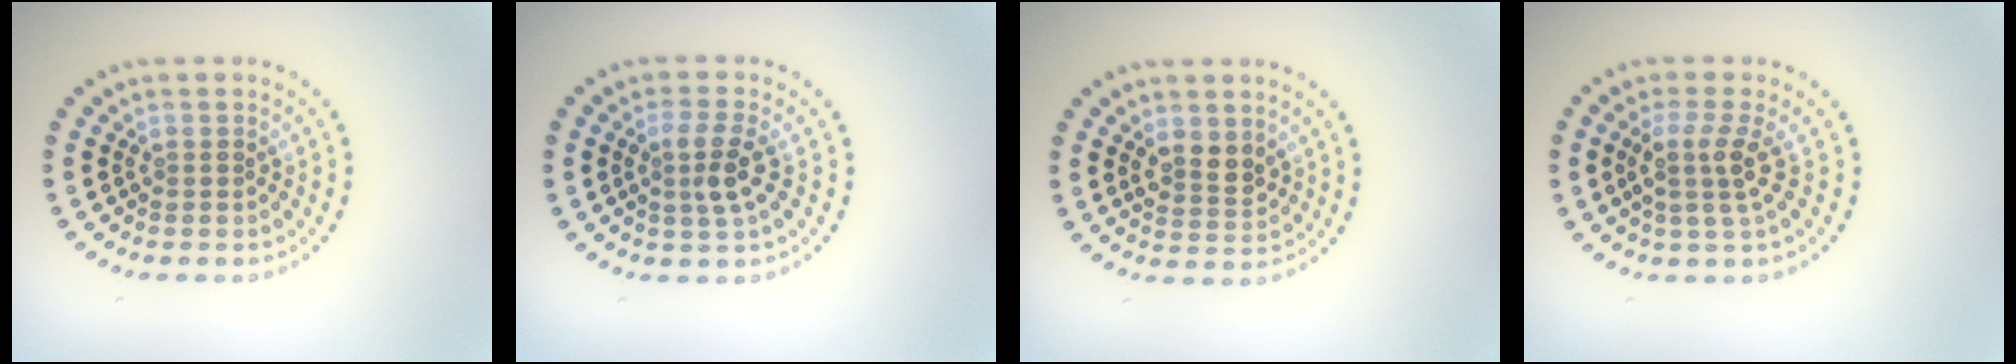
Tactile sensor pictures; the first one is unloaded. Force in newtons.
{"total": 2.6, "press": 2.4, "slide": 1.1}
{"total": 2.4, "press": 2.3, "slide": 0.8}
{"total": 2.8, "press": 2.0, "slide": 1.8}